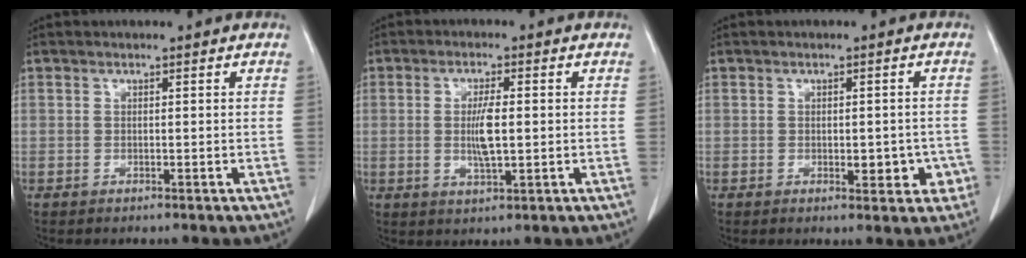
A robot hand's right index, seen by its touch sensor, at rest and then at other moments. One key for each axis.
{"total": 5.2, "fx": -0.2, "fy": 0.9, "fz": 5.1, "tx": -0.099, "ty": -0.004, "tz": -0.002}
{"total": 4.2, "fx": -1.4, "fy": 2.1, "fz": 3.4, "tx": -0.032, "ty": 0.002, "tz": -0.012}